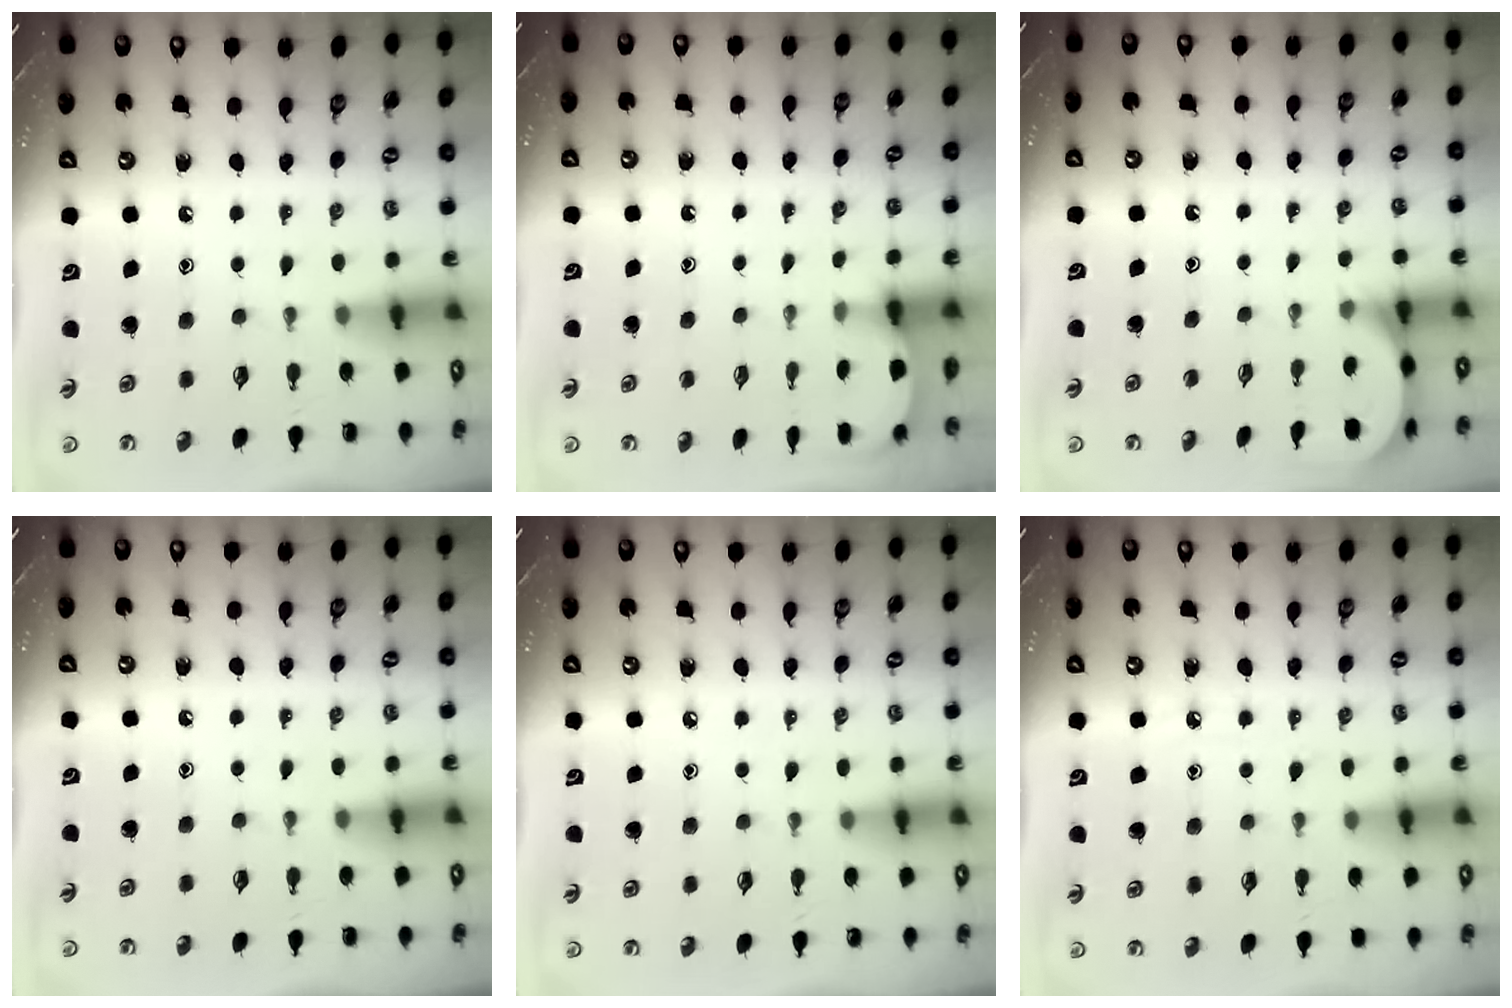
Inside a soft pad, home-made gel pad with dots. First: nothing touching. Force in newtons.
{"total": 1.3, "press": 1.3, "slide": 0.1}
{"total": 2.5, "press": 2.5, "slide": 0.3}
{"total": 0.0}
{"total": 3.9, "press": 3.8, "slide": 0.5}
{"total": 6.5, "press": 6.4, "slide": 0.7}